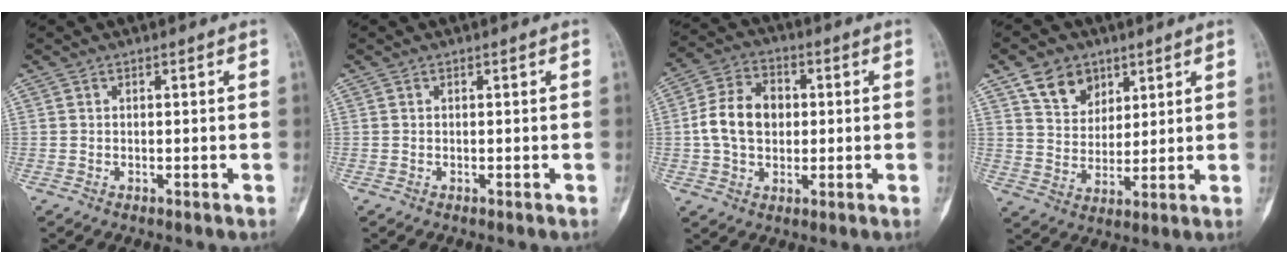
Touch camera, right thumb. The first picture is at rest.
{"total": 0.0}
{"total": 10.6, "force": [0.2, 7.8, 7.2], "torque": [-0.114, 0.018, -0.003]}
{"total": 8.7, "force": [5.0, 6.2, 3.4], "torque": [-0.034, -0.029, 0.094]}